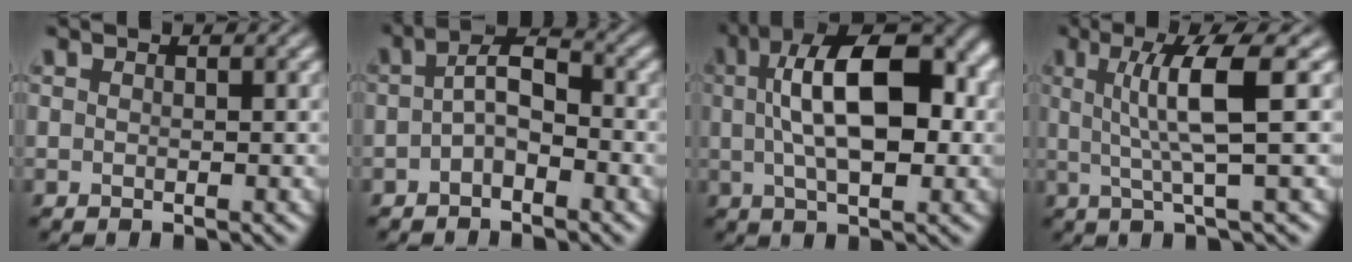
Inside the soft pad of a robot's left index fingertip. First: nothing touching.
{"total": 3.1, "force": [-0.8, 1.5, 2.6], "torque": [-0.047, 0.011, -0.021]}
{"total": 11.5, "force": [1.8, 5.0, 10.2], "torque": [-0.158, 0.022, 0.023]}
{"total": 5.4, "force": [1.0, 0.8, 5.3], "torque": [-0.096, 0.005, 0.022]}